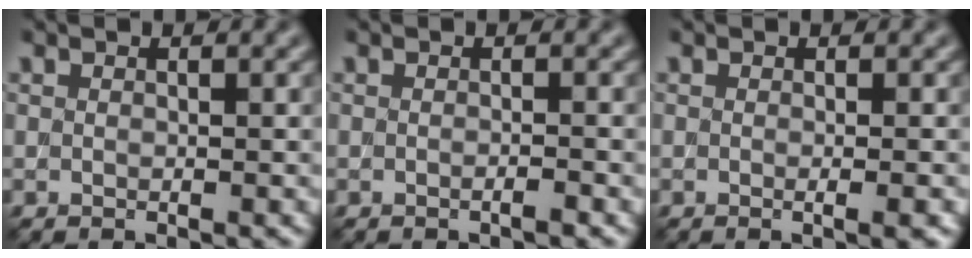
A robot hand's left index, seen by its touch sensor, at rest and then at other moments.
{"total": 0.9, "force": [-0.4, 0.2, 0.8], "torque": [-0.010, -0.002, -0.011]}
{"total": 2.4, "force": [-0.1, 1.1, 2.2], "torque": [-0.004, 0.005, -0.014]}